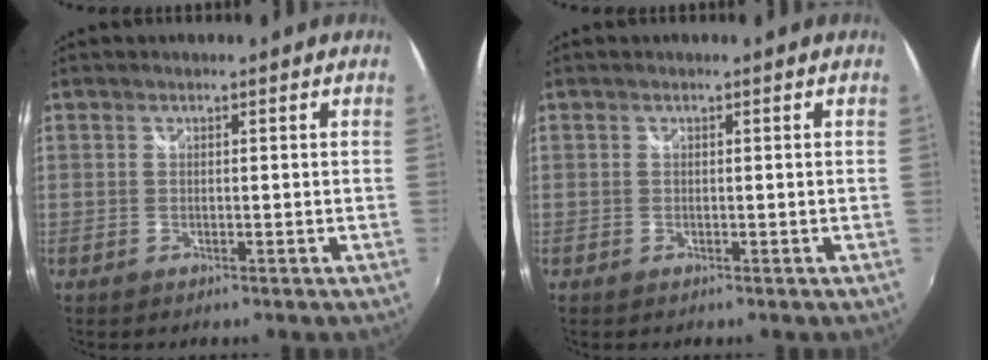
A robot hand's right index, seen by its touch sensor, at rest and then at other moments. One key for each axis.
{"total": 0.0}